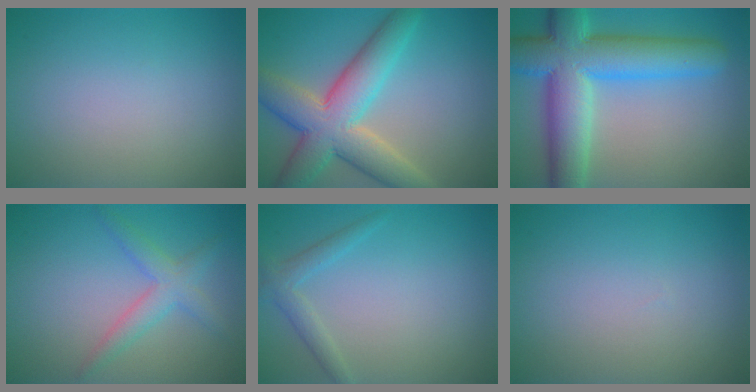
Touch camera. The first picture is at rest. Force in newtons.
{"total": 9.0, "press": 8.9, "slide": 0.5}
{"total": 11.1, "press": 11.1, "slide": 0.4}
{"total": 2.9, "press": 2.9, "slide": 0.1}
{"total": 1.9, "press": 1.9, "slide": 0.2}
{"total": 0.0}